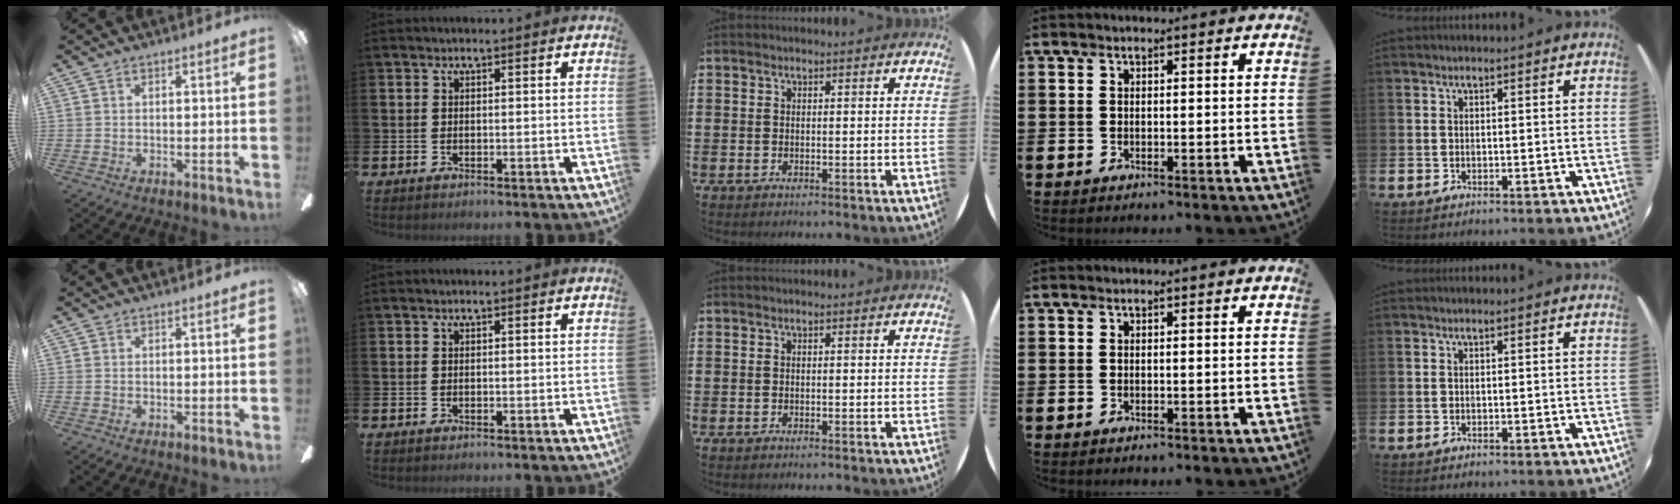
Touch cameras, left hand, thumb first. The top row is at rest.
{}